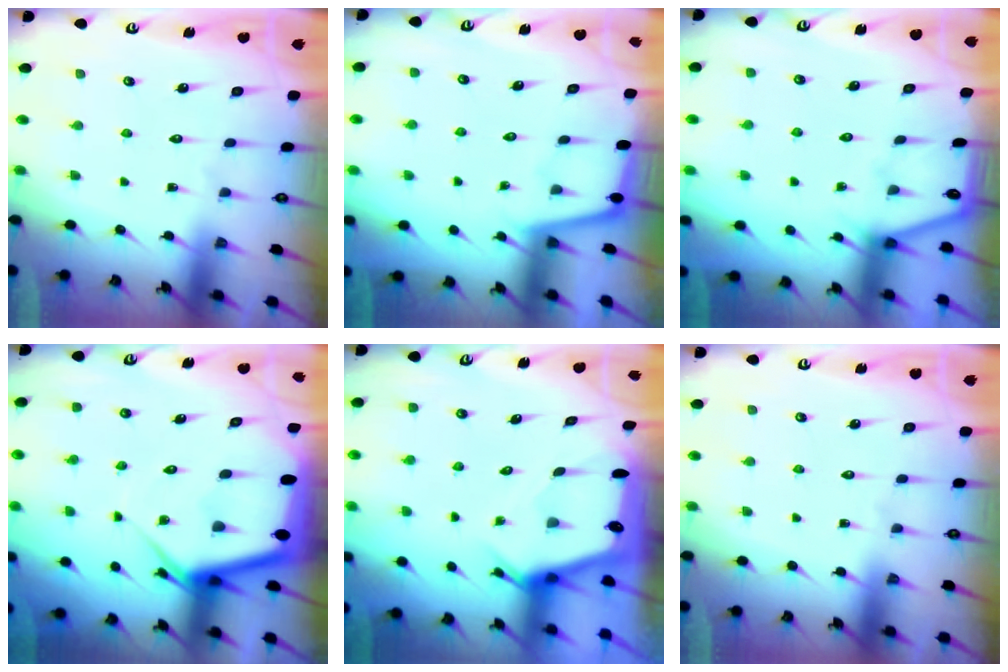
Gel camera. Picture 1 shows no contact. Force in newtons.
{"total": 1.9, "press": 1.8, "slide": 0.3}
{"total": 2.4, "press": 2.4, "slide": 0.4}
{"total": 9.6, "press": 9.6, "slide": 0.8}
{"total": 3.1, "press": 3.1, "slide": 0.2}
{"total": 0.0}